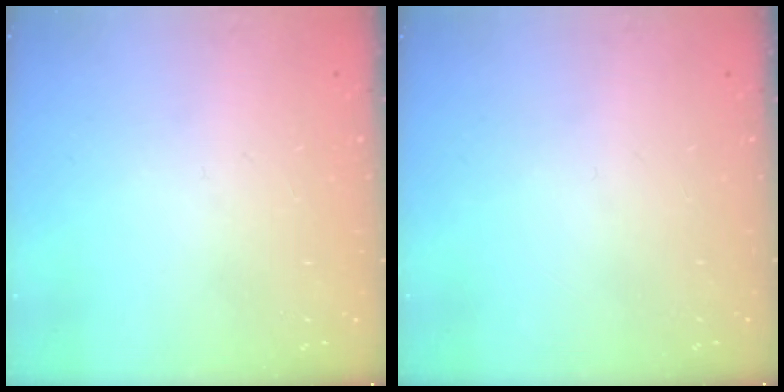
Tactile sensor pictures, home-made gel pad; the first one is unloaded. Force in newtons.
{"total": 0.0}